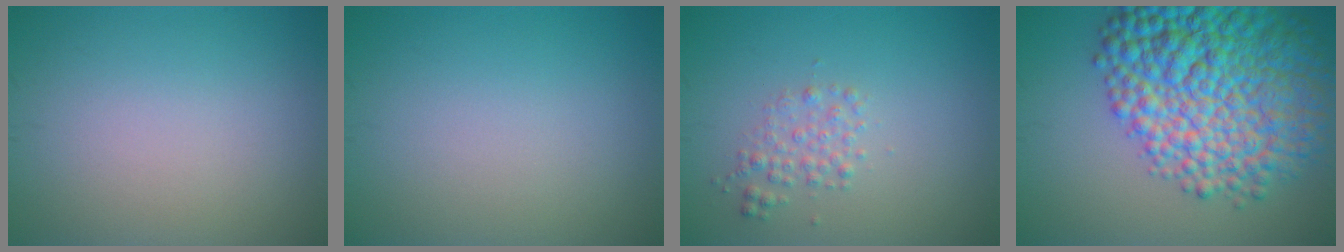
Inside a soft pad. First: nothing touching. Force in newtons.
{"total": 0.0}
{"total": 1.7, "press": 1.7, "slide": 0.1}
{"total": 13.2, "press": 13.2, "slide": 0.3}